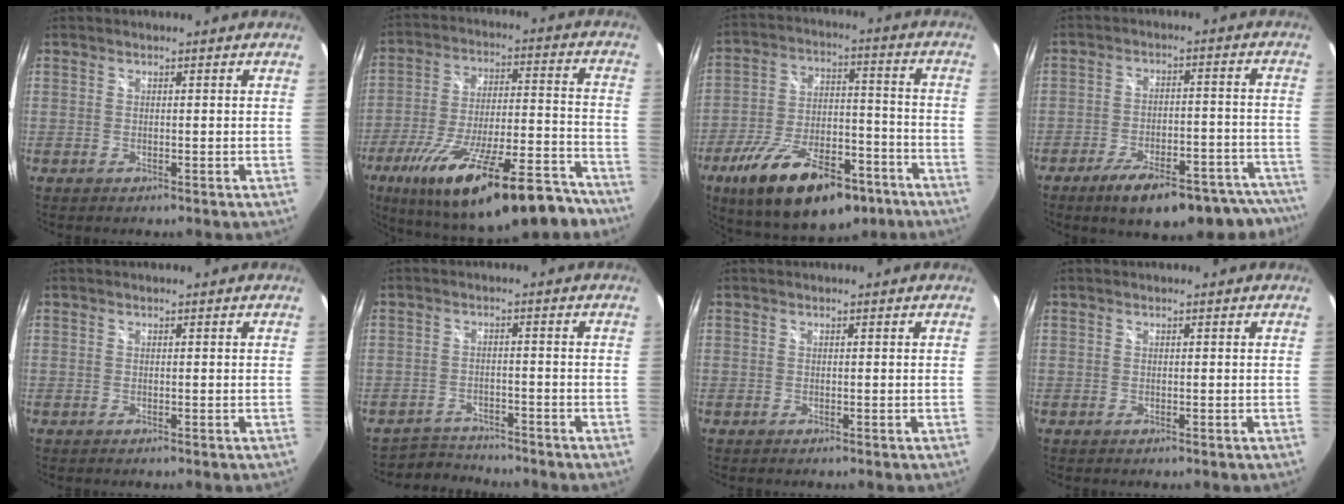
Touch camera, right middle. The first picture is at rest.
{"total": 27.7, "force": [-19.6, 7.6, 18.0], "torque": [-0.302, -0.041, -0.281]}
{"total": 21.8, "force": [-13.3, 9.7, 14.3], "torque": [-0.256, -0.014, -0.199]}
{"total": 20.3, "force": [-16.7, 5.8, 10.0], "torque": [-0.146, 0.003, -0.210]}
{"total": 0.0}
{"total": 4.6, "force": [-4.5, 1.0, -0.4], "torque": [-0.008, 0.006, -0.079]}
{"total": 0.0}
{"total": 0.0}